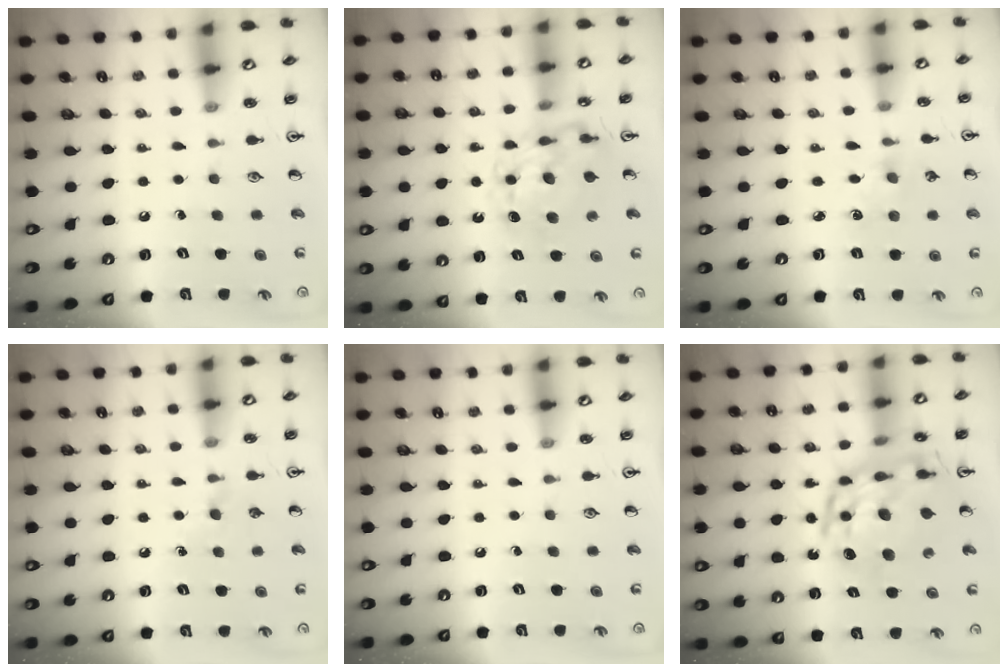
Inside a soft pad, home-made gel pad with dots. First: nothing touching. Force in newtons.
{"total": 8.0, "press": 8.0, "slide": 0.7}
{"total": 3.5, "press": 3.5, "slide": 0.5}
{"total": 4.0, "press": 4.0, "slide": 0.6}
{"total": 0.0}
{"total": 18.3, "press": 18.2, "slide": 1.6}